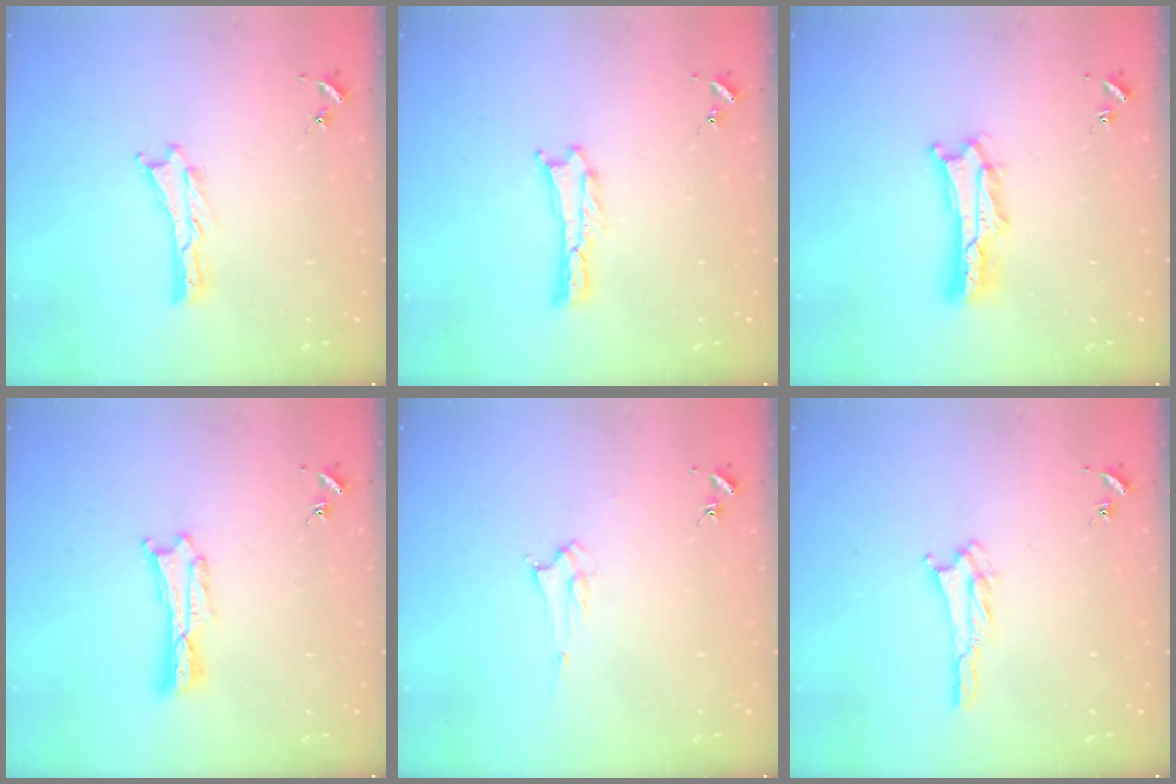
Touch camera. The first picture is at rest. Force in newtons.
{"total": 0.0}
{"total": 3.6, "press": 3.6, "slide": 0.4}
{"total": 1.2, "press": 1.1, "slide": 0.2}
{"total": 1.6, "press": 1.6, "slide": 0.2}
{"total": 1.8, "press": 1.8, "slide": 0.2}